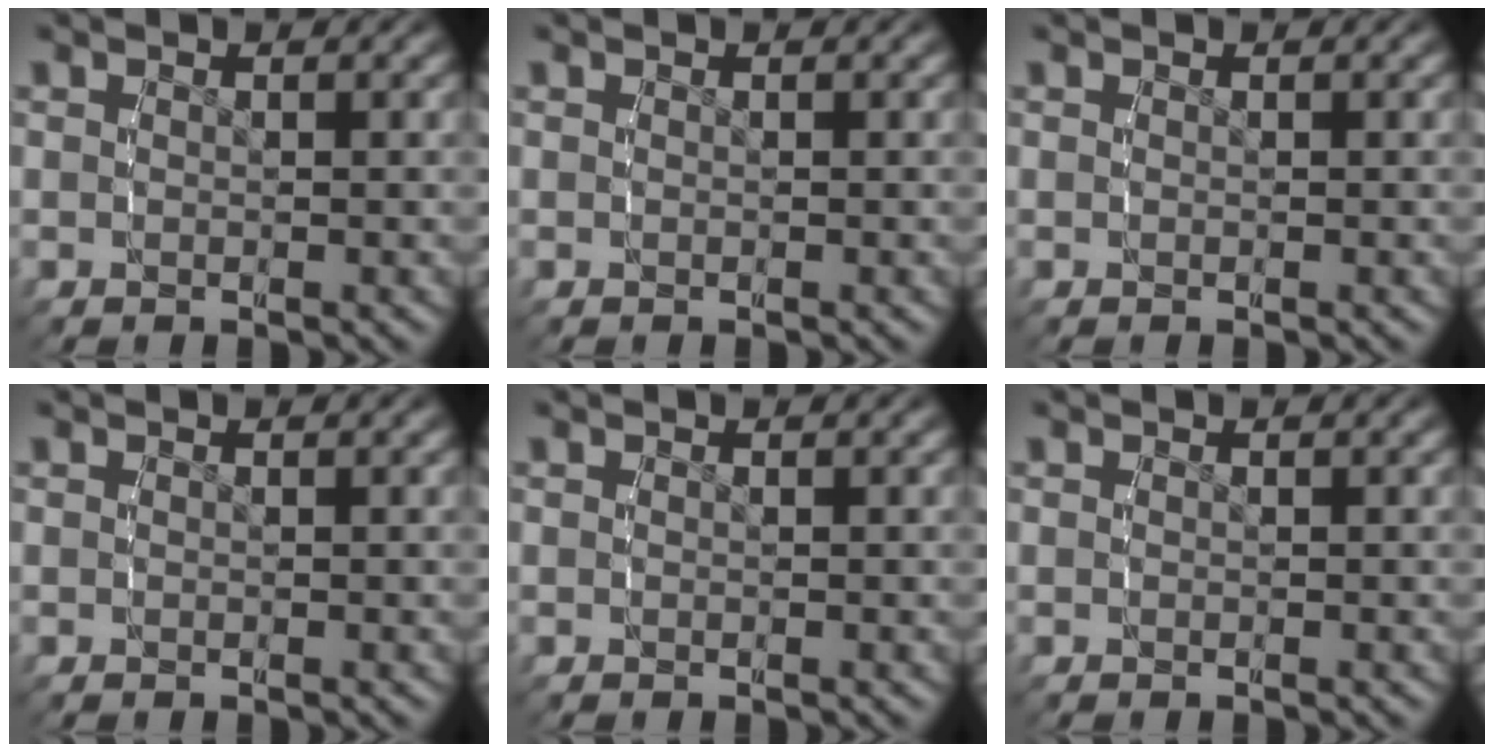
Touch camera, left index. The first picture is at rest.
{"total": 0.0}
{"total": 0.0}
{"total": 0.0}
{"total": 0.0}
{"total": 0.0}